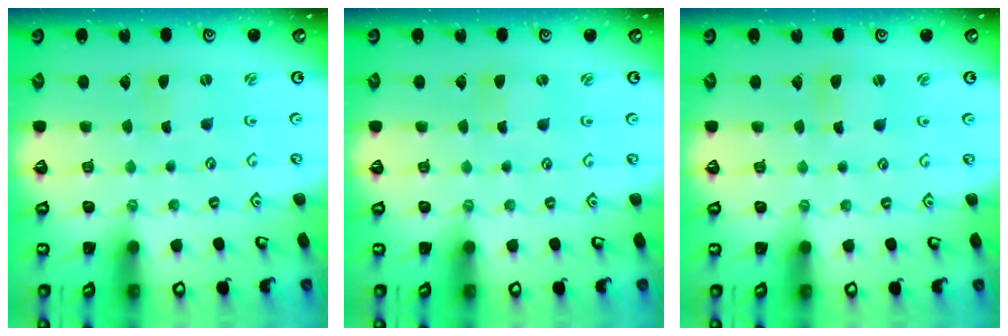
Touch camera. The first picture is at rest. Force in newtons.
{"total": 0.0}
{"total": 1.7, "press": 1.7, "slide": 0.2}